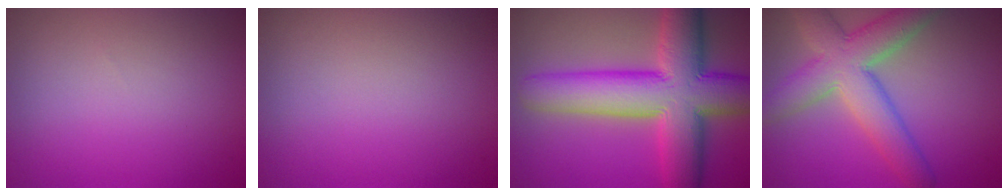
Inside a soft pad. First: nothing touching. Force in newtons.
{"total": 0.0}
{"total": 12.7, "press": 12.7, "slide": 0.5}
{"total": 7.6, "press": 7.6, "slide": 0.6}